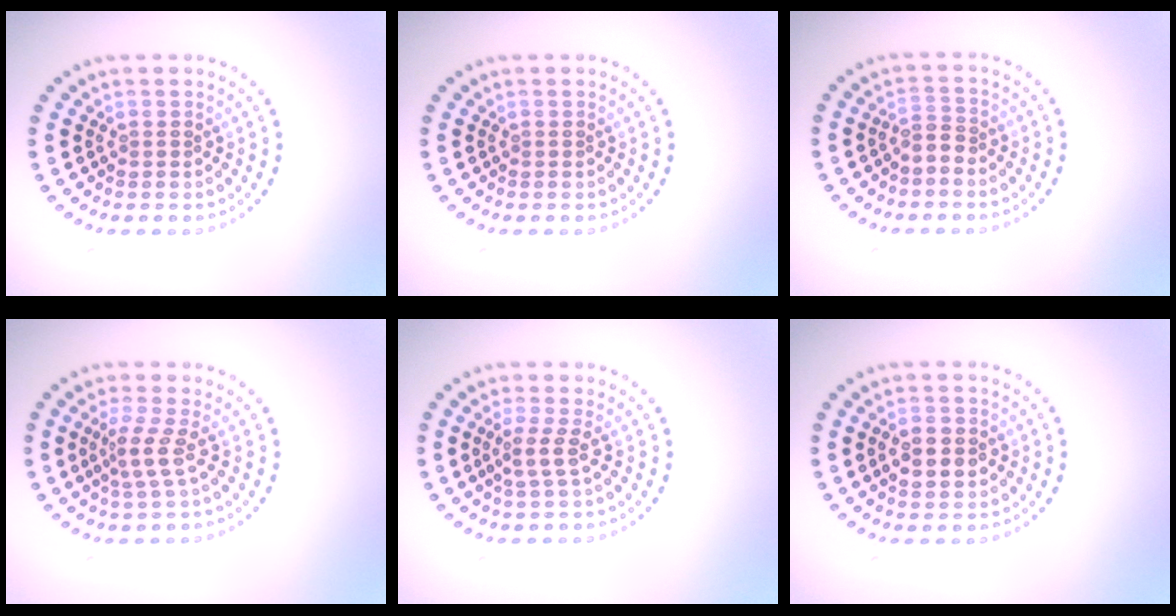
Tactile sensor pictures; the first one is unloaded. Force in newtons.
{"total": 0.0}
{"total": 1.7, "press": 1.2, "slide": 1.1}
{"total": 2.2, "press": 1.5, "slide": 1.6}
{"total": 1.8, "press": 1.4, "slide": 1.1}
{"total": 3.0, "press": 3.0, "slide": 0.1}